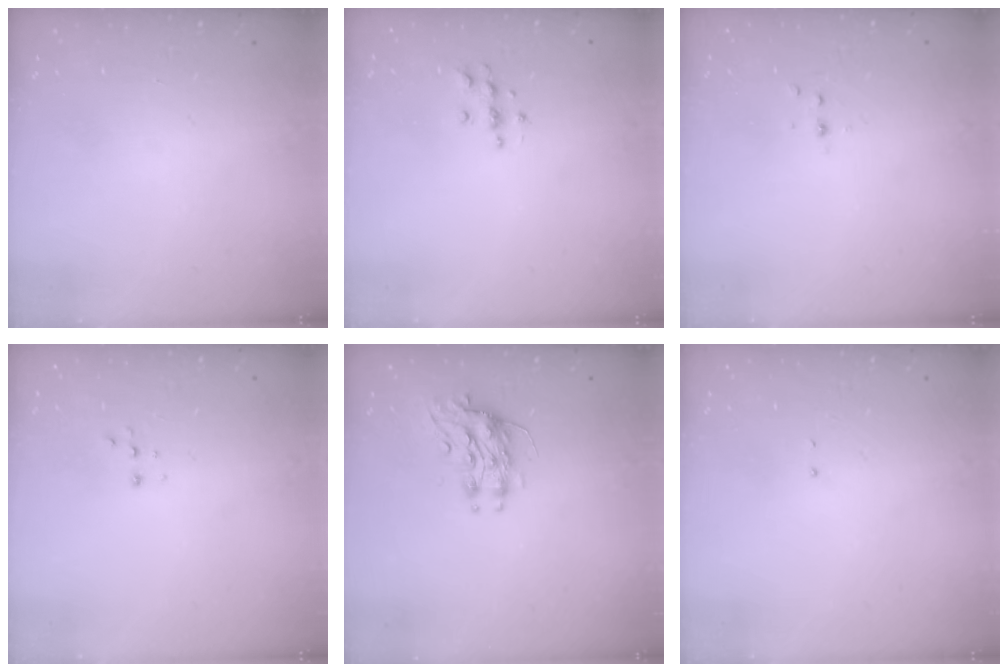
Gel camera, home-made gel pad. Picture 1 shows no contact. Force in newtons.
{"total": 4.9, "press": 4.8, "slide": 0.6}
{"total": 3.0, "press": 2.6, "slide": 1.5}
{"total": 2.2, "press": 2.2, "slide": 0.5}
{"total": 8.3, "press": 8.2, "slide": 0.6}
{"total": 1.3, "press": 1.2, "slide": 0.6}